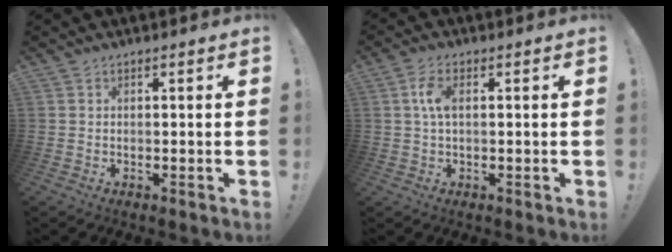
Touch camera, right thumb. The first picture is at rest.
{"total": 5.2, "force": [0.7, 2.4, 4.5], "torque": [-0.087, 0.005, 0.010]}